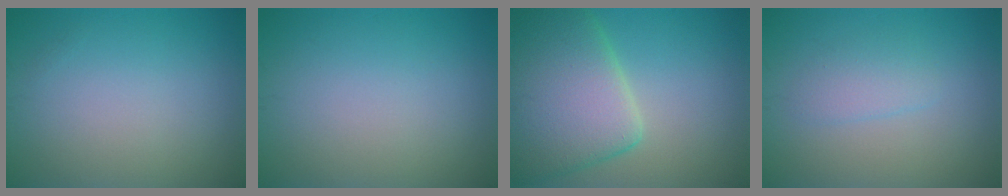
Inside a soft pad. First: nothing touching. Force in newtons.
{"total": 0.0}
{"total": 9.5, "press": 9.4, "slide": 0.5}
{"total": 1.8, "press": 1.8, "slide": 0.2}